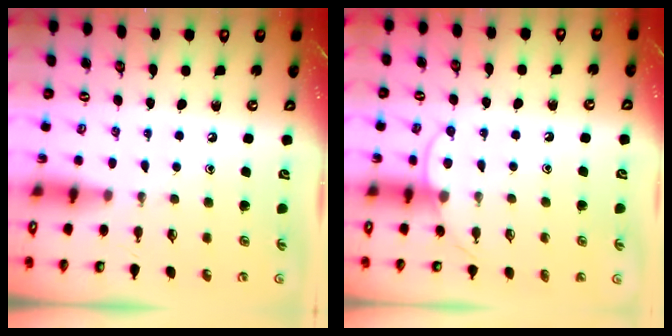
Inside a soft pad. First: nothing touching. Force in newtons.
{"total": 7.3, "press": 7.3, "slide": 0.7}